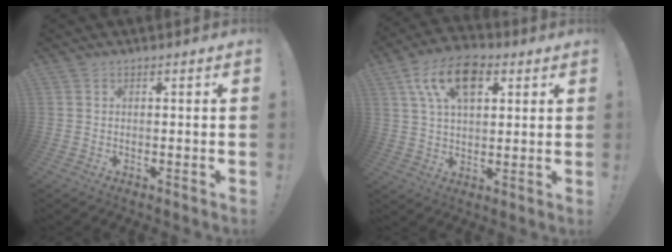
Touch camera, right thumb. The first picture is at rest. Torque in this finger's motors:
{"motor_torque": [0.36, 0.60, 0.33, -0.13, 0.15]}